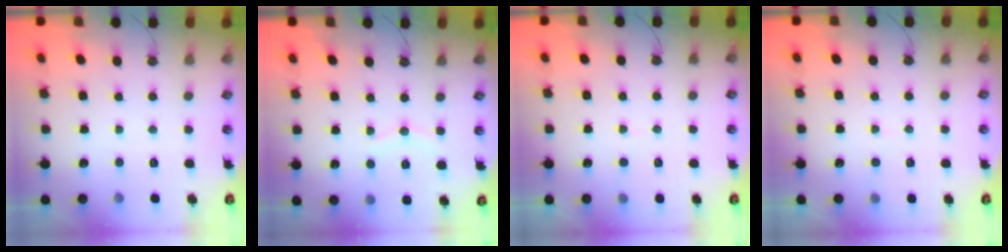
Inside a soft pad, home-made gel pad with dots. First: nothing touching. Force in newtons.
{"total": 7.0, "press": 7.0, "slide": 0.4}
{"total": 4.1, "press": 4.1, "slide": 0.4}
{"total": 4.1, "press": 4.1, "slide": 0.4}